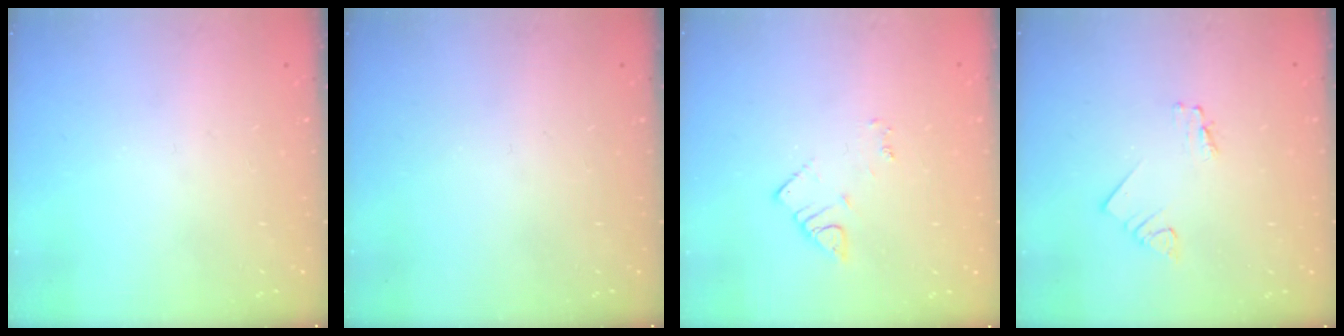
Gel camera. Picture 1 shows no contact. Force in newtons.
{"total": 0.0}
{"total": 3.8, "press": 3.7, "slide": 0.5}
{"total": 1.9, "press": 1.9, "slide": 0.2}